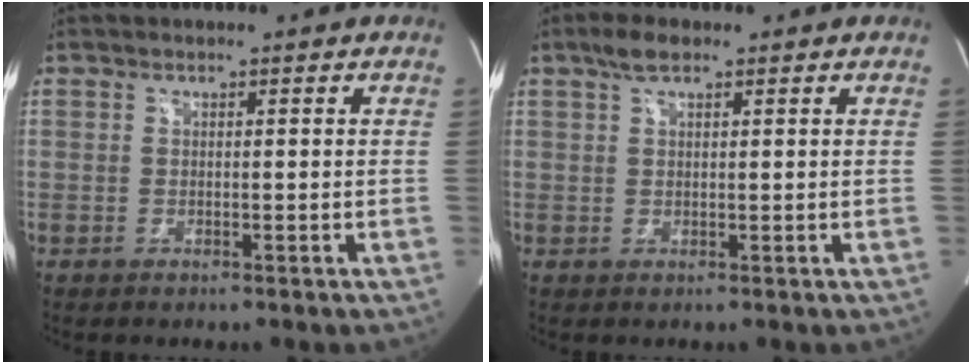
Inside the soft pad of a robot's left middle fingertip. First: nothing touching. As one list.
[{"total": 2.8, "force": [1.9, 0.9, 1.9], "torque": [-0.044, 0.010, 0.038]}]